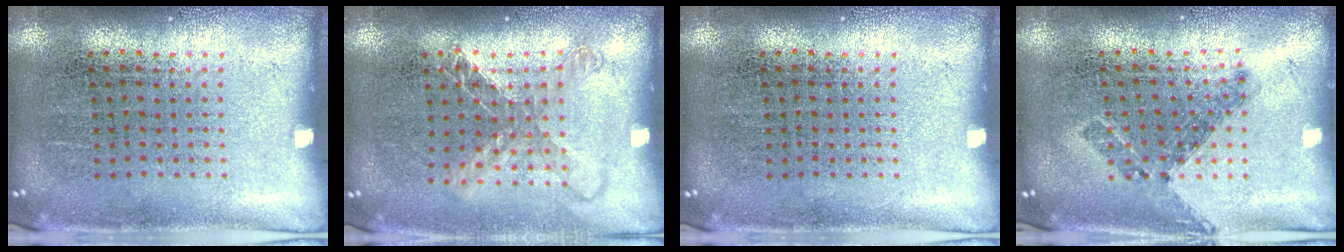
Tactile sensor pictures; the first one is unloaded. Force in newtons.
{"total": 1.5, "press": 1.3, "slide": 0.8}
{"total": 0.0}
{"total": 0.6, "press": 0.5, "slide": 0.3}